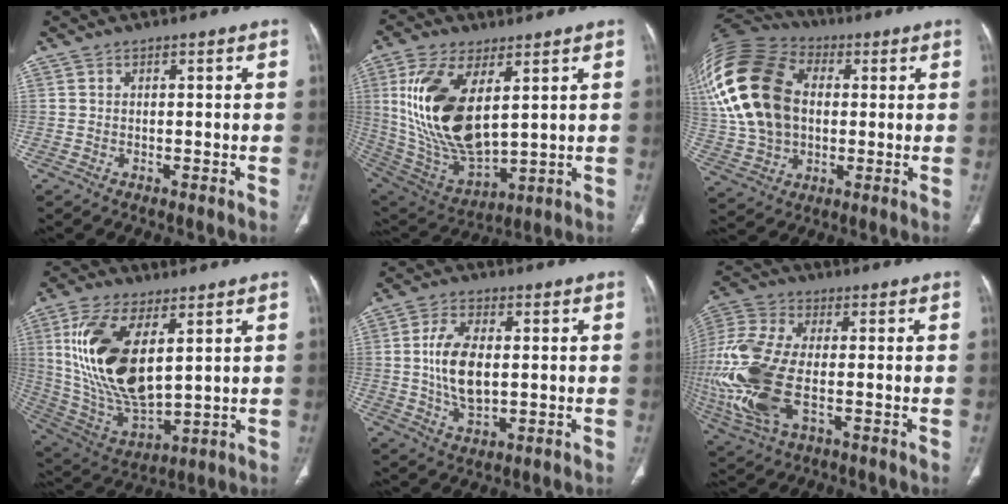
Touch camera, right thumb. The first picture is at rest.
{"total": 20.6, "force": [5.2, 10.0, 17.3], "torque": [-0.341, -0.029, 0.114]}
{"total": 26.6, "force": [4.2, 18.5, 18.6], "torque": [-0.409, 0.030, 0.082]}
{"total": 20.7, "force": [5.6, 9.8, 17.3], "torque": [-0.340, -0.029, 0.118]}
{"total": 9.8, "force": [0.3, 5.1, 8.4], "torque": [-0.163, -0.005, 0.010]}
{"total": 21.0, "force": [-3.8, 10.2, 18.0], "torque": [-0.448, -0.008, -0.060]}